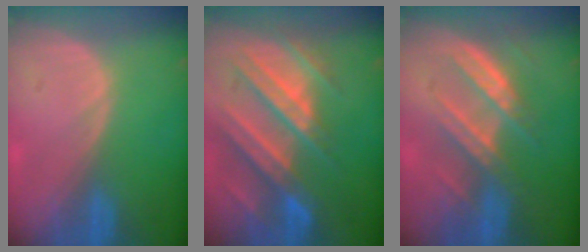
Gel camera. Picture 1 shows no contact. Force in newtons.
{"total": 11.2, "press": 9.9, "slide": 5.2}
{"total": 6.9, "press": 6.8, "slide": 1.0}